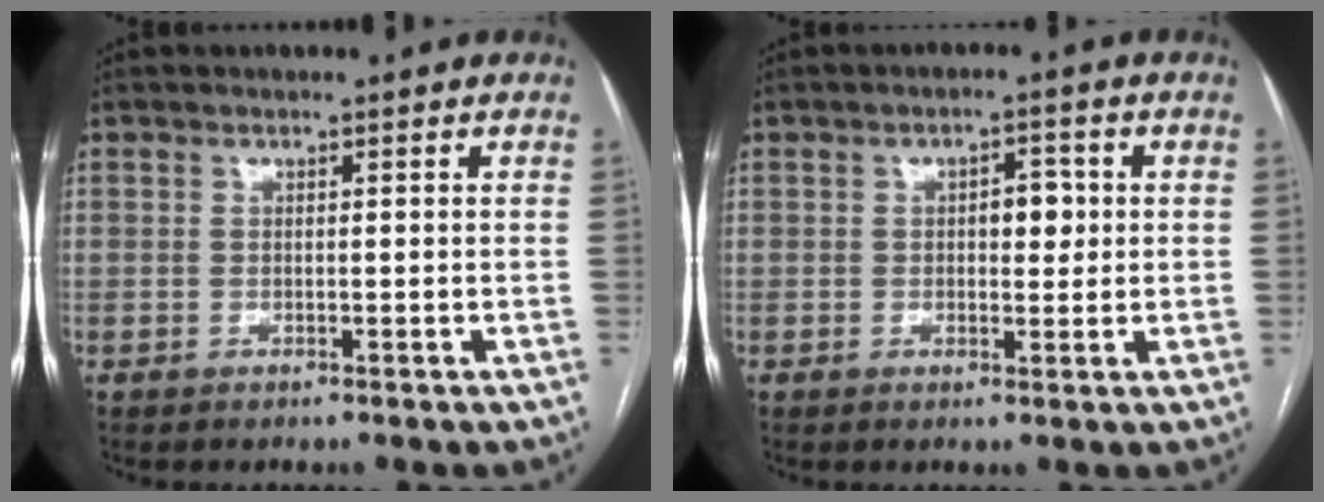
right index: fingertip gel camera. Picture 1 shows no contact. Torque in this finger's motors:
{"motor_torque": [0.52, 0.08, 0.06, 0.04]}